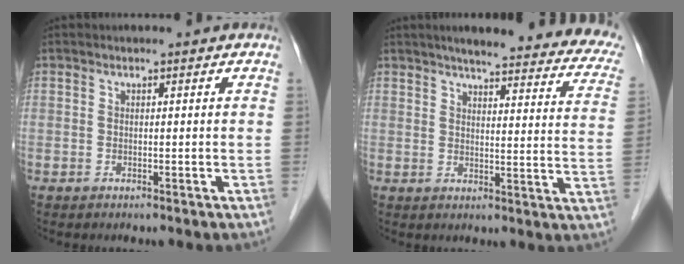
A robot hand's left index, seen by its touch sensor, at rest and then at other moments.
{"total": 22.5, "force": [19.2, 3.4, 11.2], "torque": [-0.125, -0.029, 0.207]}